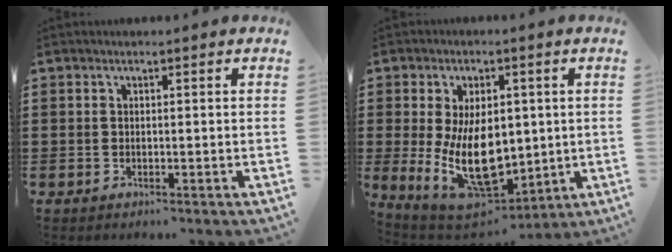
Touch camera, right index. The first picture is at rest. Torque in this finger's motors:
{"motor_torque": [2.14, 0.00, 1.05, 0.21]}